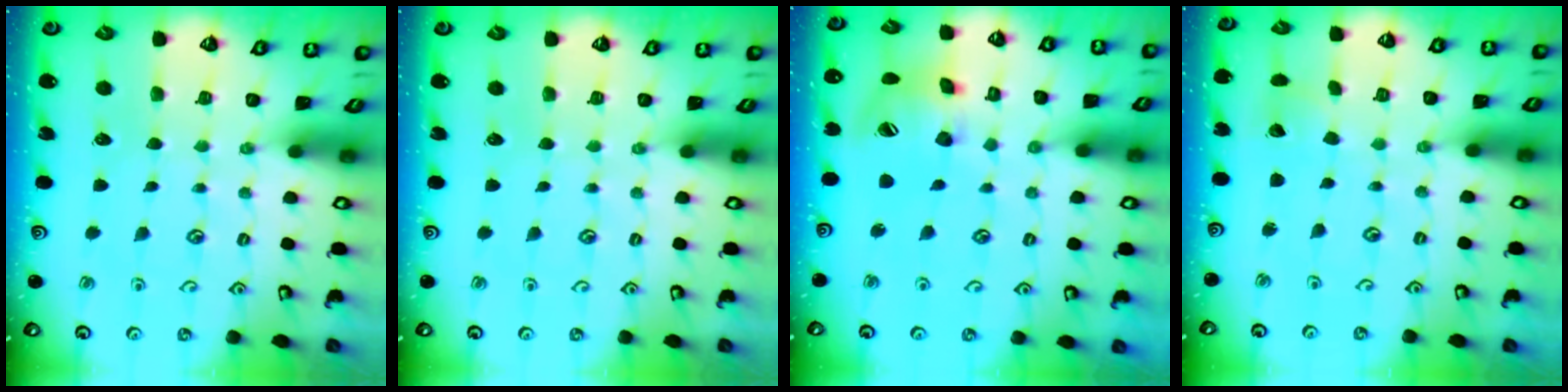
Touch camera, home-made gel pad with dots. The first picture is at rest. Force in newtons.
{"total": 0.0}
{"total": 16.4, "press": 16.2, "slide": 2.2}
{"total": 2.6, "press": 2.5, "slide": 0.3}